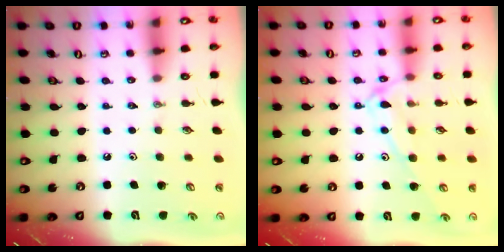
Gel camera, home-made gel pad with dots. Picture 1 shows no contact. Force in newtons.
{"total": 11.9, "press": 11.8, "slide": 1.1}